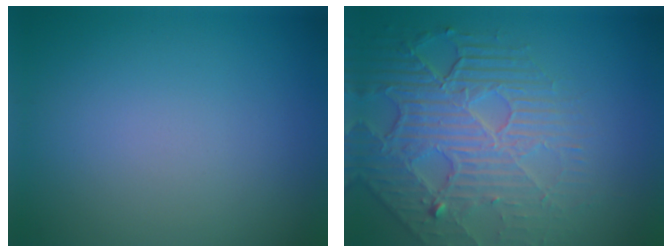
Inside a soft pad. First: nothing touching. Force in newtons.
{"total": 6.1, "press": 5.0, "slide": 3.6}